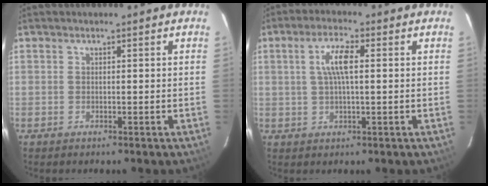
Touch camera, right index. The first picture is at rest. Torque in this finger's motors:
{"motor_torque": [0.34, -0.12, 0.27, 0.11]}